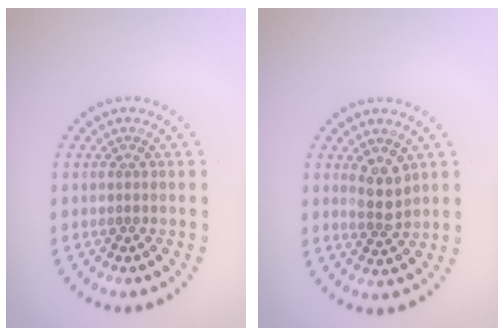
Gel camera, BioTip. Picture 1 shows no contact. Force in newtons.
{"total": 2.4, "press": 2.2, "slide": 1.0}